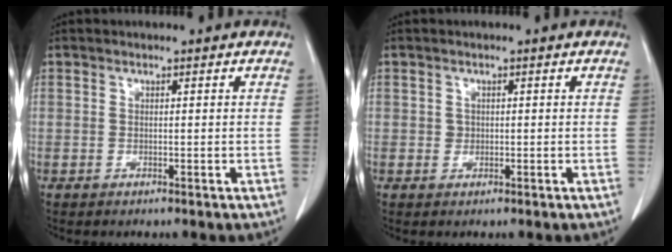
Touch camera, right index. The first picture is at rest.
{"total": 0.9, "force": [0.1, 0.9, 0.2], "torque": [-0.001, 0.002, 0.002]}